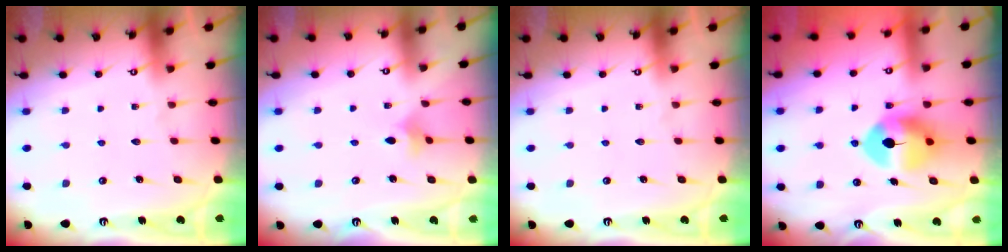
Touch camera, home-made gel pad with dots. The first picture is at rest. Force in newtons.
{"total": 4.0, "press": 4.0, "slide": 0.7}
{"total": 0.0}
{"total": 10.0, "press": 9.9, "slide": 1.5}